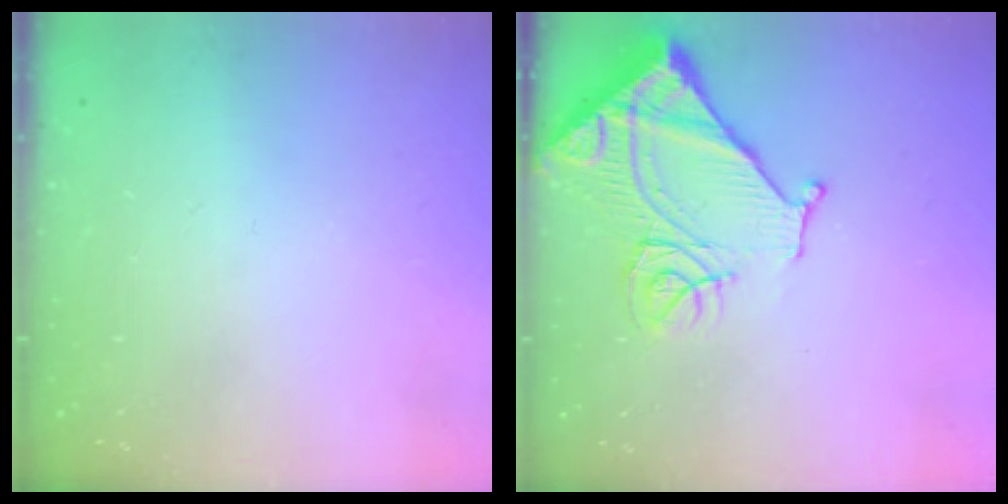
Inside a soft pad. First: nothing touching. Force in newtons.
{"total": 16.3, "press": 16.2, "slide": 1.9}